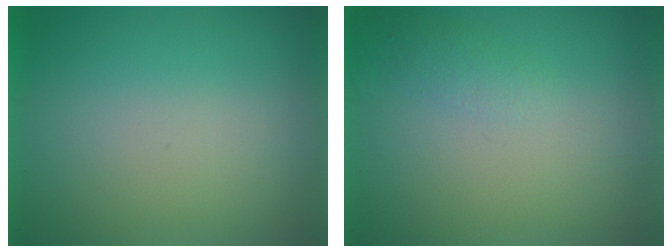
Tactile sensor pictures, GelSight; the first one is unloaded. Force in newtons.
{"total": 1.2}